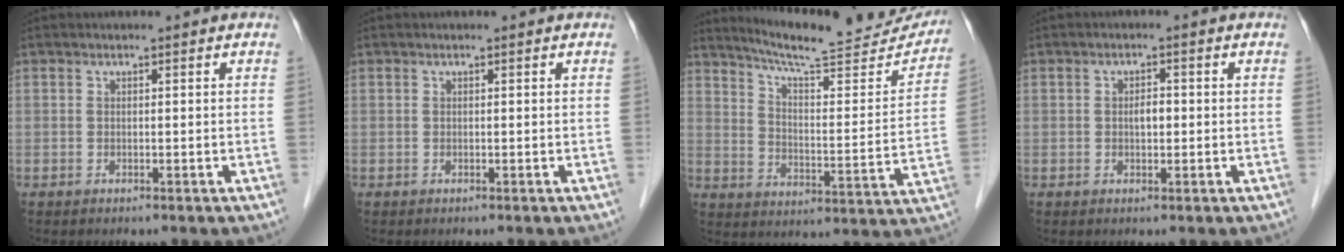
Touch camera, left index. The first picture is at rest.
{"total": 0.0}
{"total": 22.1, "force": [20.5, 2.4, 8.0], "torque": [-0.114, -0.051, 0.271]}
{"total": 1.9, "force": [-0.1, 0.9, 1.7], "torque": [-0.028, 0.003, -0.001]}